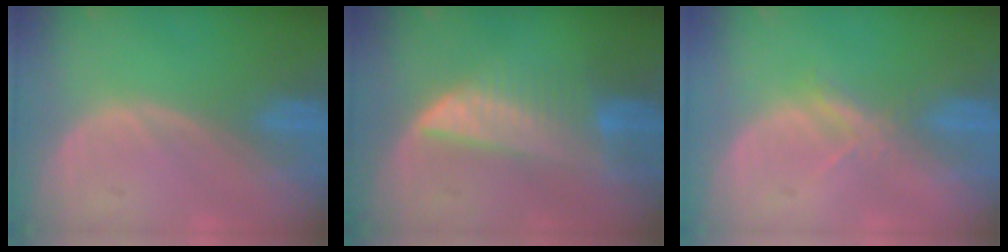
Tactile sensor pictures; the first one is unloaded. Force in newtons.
{"total": 6.3, "press": 6.3, "slide": 0.4}
{"total": 2.3, "press": 2.1, "slide": 0.9}